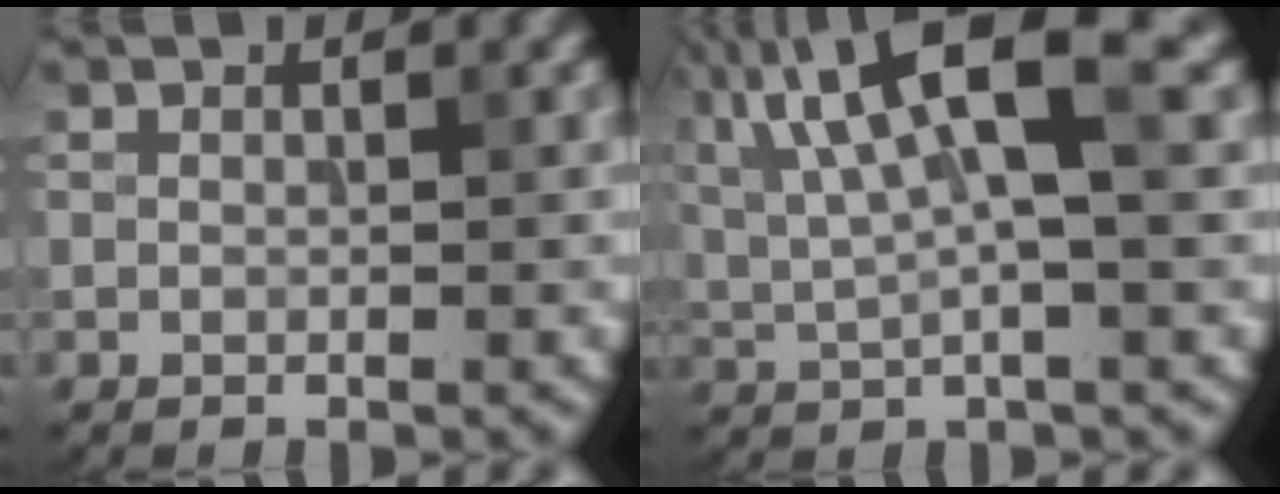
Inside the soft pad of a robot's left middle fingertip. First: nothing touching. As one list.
[{"total": 9.4, "force": [3.2, 2.2, 8.6], "torque": [-0.166, 0.014, 0.061]}]